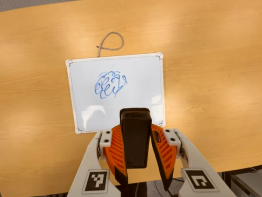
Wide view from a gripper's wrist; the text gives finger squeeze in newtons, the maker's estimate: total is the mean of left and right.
{"total": 8.0, "left": 6.6, "right": 9.3}